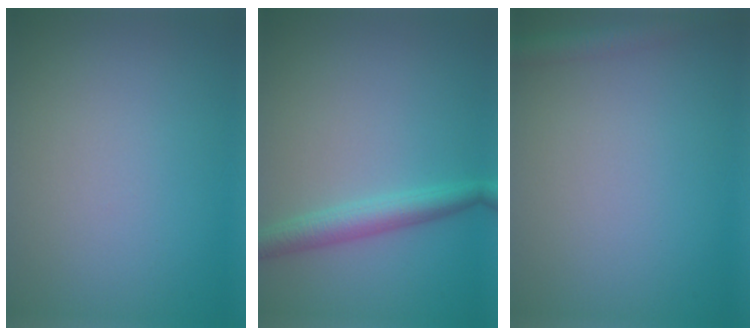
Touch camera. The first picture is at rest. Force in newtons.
{"total": 2.9, "press": 2.9, "slide": 0.0}
{"total": 2.1, "press": 2.1, "slide": 0.1}